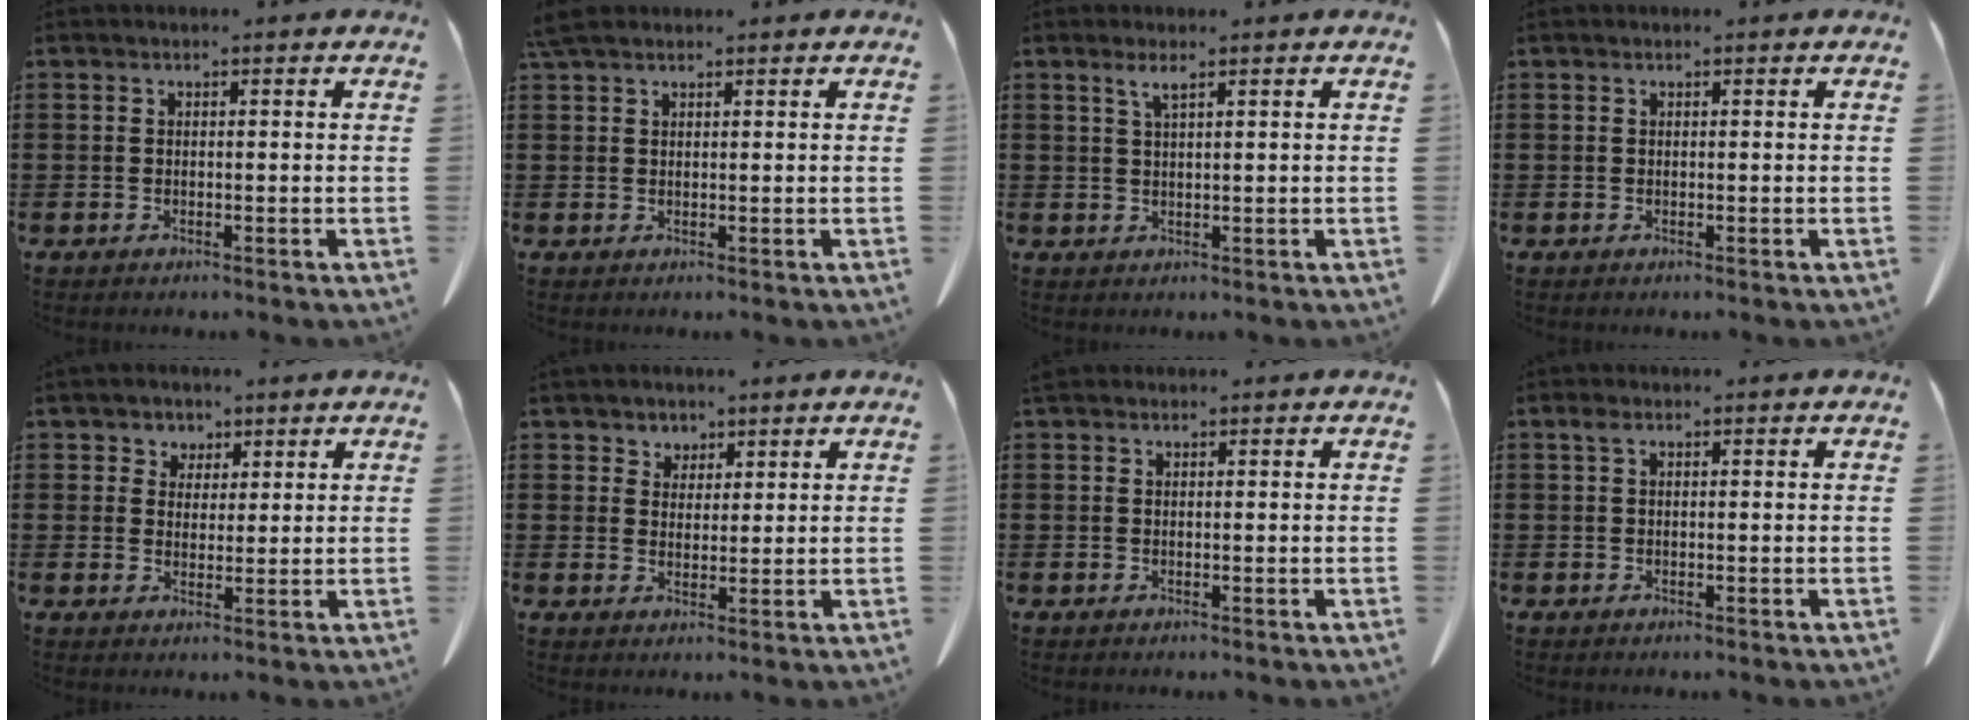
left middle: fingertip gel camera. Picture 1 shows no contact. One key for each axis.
{"total": 2.5, "fx": 2.0, "fy": 0.8, "fz": 1.3, "tx": -0.034, "ty": 0.006, "tz": 0.038}
{"total": 1.9, "fx": 1.1, "fy": 0.4, "fz": 1.5, "tx": -0.033, "ty": 0.002, "tz": 0.019}
{"total": 0.0}
{"total": 3.3, "fx": 2.1, "fy": 2.6, "fz": 0.1, "tx": -0.011, "ty": 0.008, "tz": 0.035}
{"total": 3.0, "fx": 2.2, "fy": 2.0, "fz": 0.0, "tx": -0.005, "ty": 0.003, "tz": 0.040}
{"total": 0.7, "fx": 0.6, "fy": 0.3, "fz": 0.2, "tx": -0.008, "ty": 0.003, "tz": 0.012}
{"total": 1.1, "fx": 0.4, "fy": 0.6, "fz": 0.8, "tx": -0.020, "ty": 0.006, "tz": 0.006}